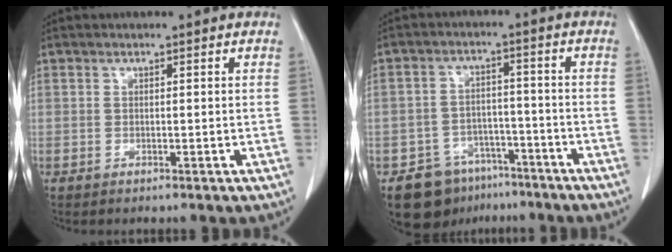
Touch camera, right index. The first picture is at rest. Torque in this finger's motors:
{"motor_torque": [-0.14, -0.08, -0.59, -0.11]}